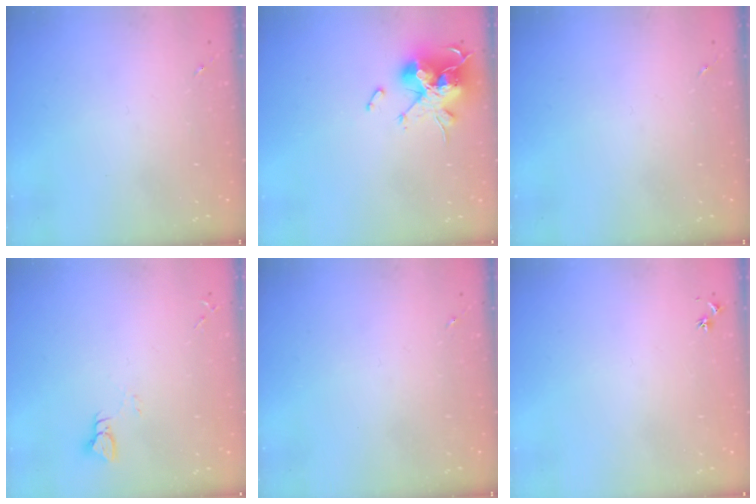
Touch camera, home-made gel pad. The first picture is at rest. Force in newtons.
{"total": 15.3, "press": 15.1, "slide": 2.4}
{"total": 0.0}
{"total": 2.9, "press": 2.9, "slide": 0.2}
{"total": 0.0}
{"total": 3.0, "press": 2.9, "slide": 0.3}